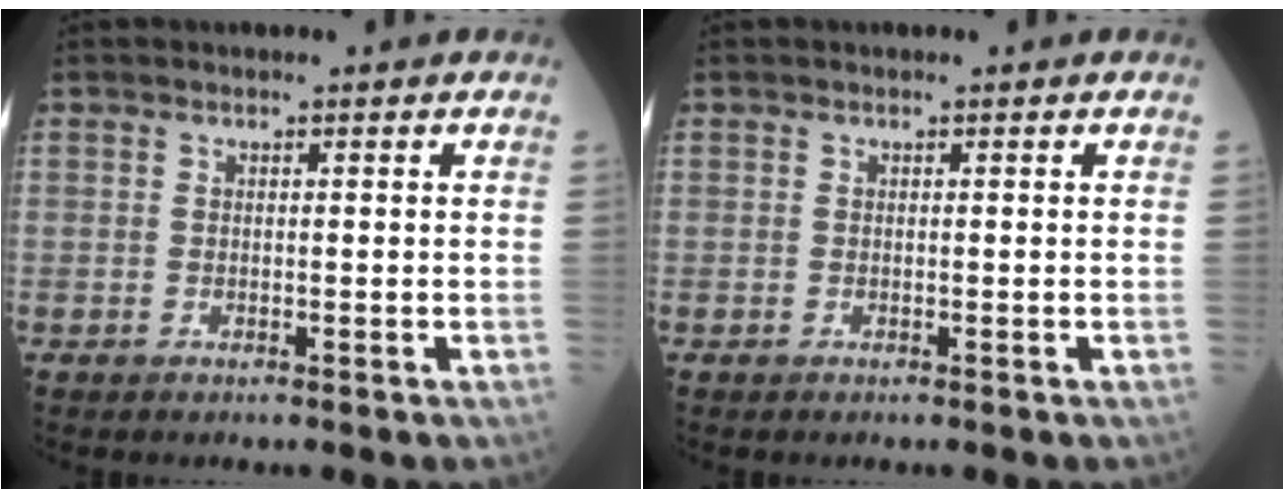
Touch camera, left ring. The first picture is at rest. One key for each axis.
{"total": 0.0}